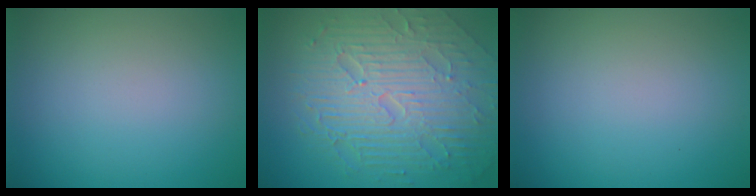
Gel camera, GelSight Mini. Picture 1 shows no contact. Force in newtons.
{"total": 9.9, "press": 6.4, "slide": 7.5}
{"total": 0.0}